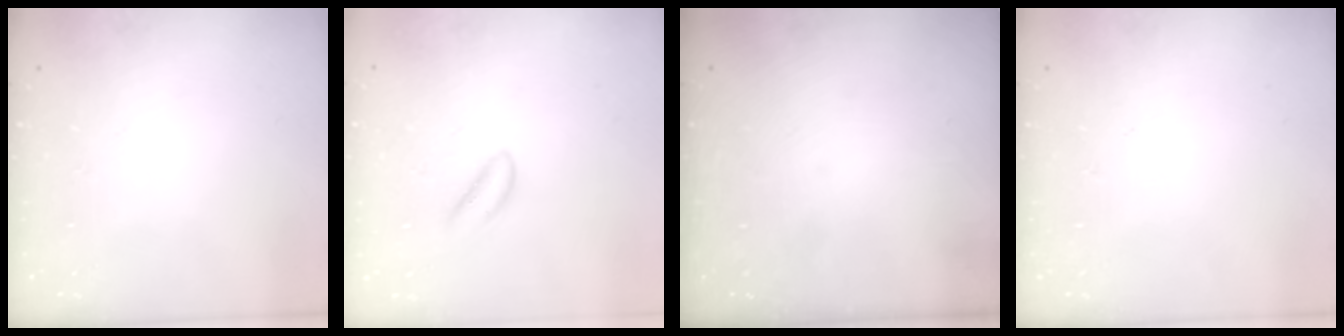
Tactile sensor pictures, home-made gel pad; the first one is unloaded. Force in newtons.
{"total": 2.0, "press": 1.9, "slide": 0.6}
{"total": 0.0}
{"total": 0.0}